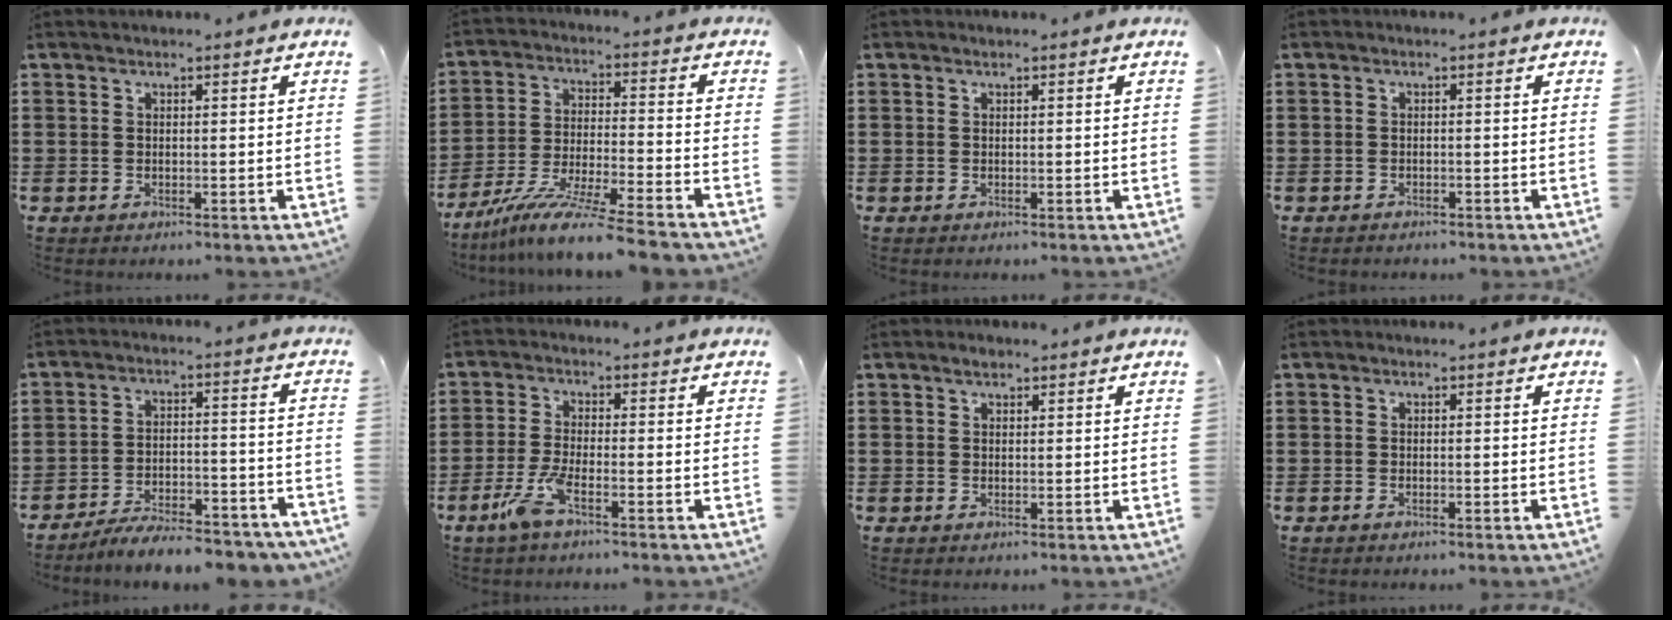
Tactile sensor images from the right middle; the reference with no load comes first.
{"total": 10.1, "force": [-8.8, -0.4, 4.9], "torque": [-0.097, -0.001, -0.175]}
{"total": 0.0}
{"total": 0.7, "force": [-0.7, 0.3, -0.1], "torque": [0.000, 0.003, -0.016]}
{"total": 6.6, "force": [-6.3, 0.6, 1.9], "torque": [-0.031, 0.008, -0.123]}
{"total": 4.9, "force": [-2.8, 0.7, 4.0], "torque": [-0.100, -0.016, -0.055]}
{"total": 0.9, "force": [0.7, 0.4, 0.3], "torque": [0.002, 0.000, 0.011]}
{"total": 0.0}